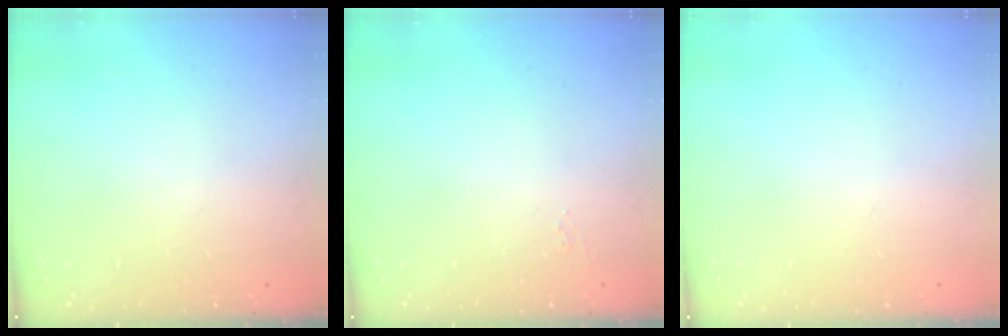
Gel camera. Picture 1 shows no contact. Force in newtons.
{"total": 5.1, "press": 5.1, "slide": 0.5}
{"total": 0.0}